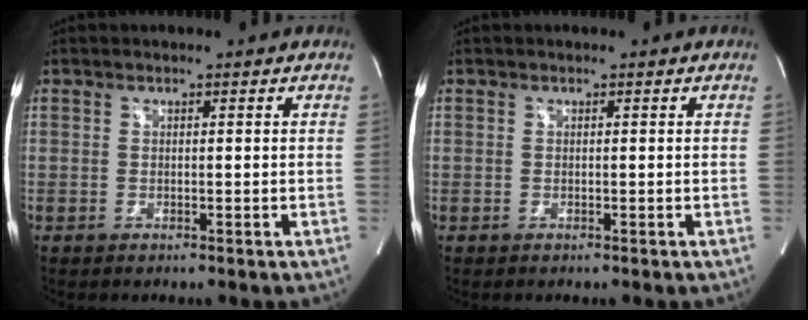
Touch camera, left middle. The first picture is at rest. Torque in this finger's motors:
{"motor_torque": [-0.07, -0.03, -0.06, -0.01]}